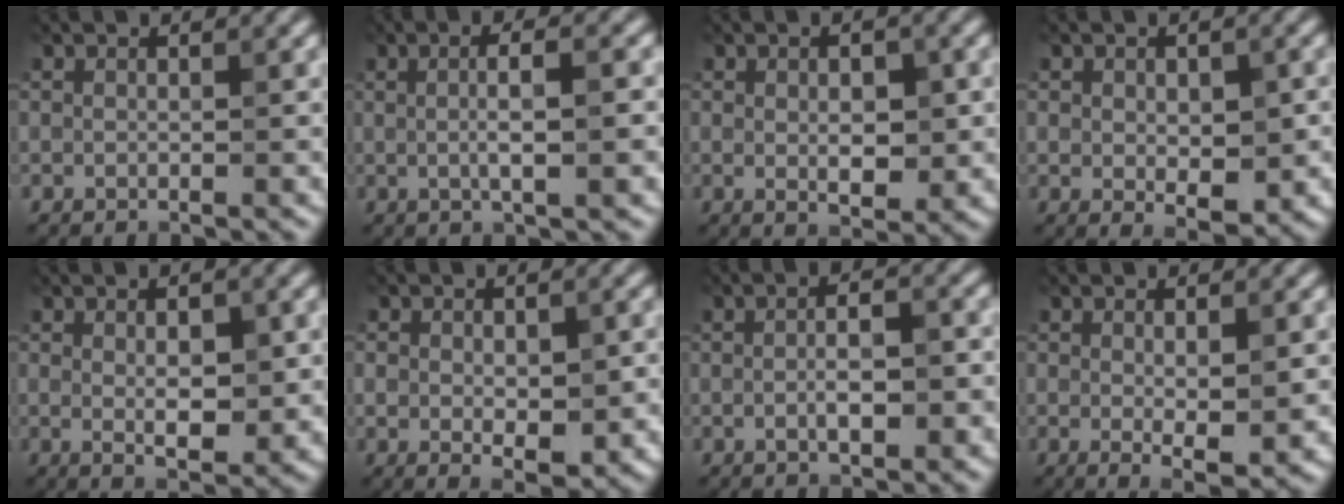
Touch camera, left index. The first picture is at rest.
{"total": 4.1, "force": [0.2, 1.0, 4.0], "torque": [-0.064, 0.005, 0.002]}
{"total": 3.8, "force": [0.1, 1.7, 3.4], "torque": [-0.048, -0.003, 0.005]}
{"total": 4.3, "force": [-0.2, 2.4, 3.6], "torque": [-0.049, -0.007, 0.003]}
{"total": 4.3, "force": [0.3, 1.6, 4.0], "torque": [-0.060, -0.004, 0.009]}
{"total": 5.0, "force": [-0.5, 2.7, 4.1], "torque": [-0.060, -0.011, -0.001]}
{"total": 4.0, "force": [-0.6, 1.4, 3.7], "torque": [-0.058, 0.001, -0.010]}
{"total": 3.8, "force": [-0.2, 1.0, 3.7], "torque": [-0.054, -0.010, 0.002]}